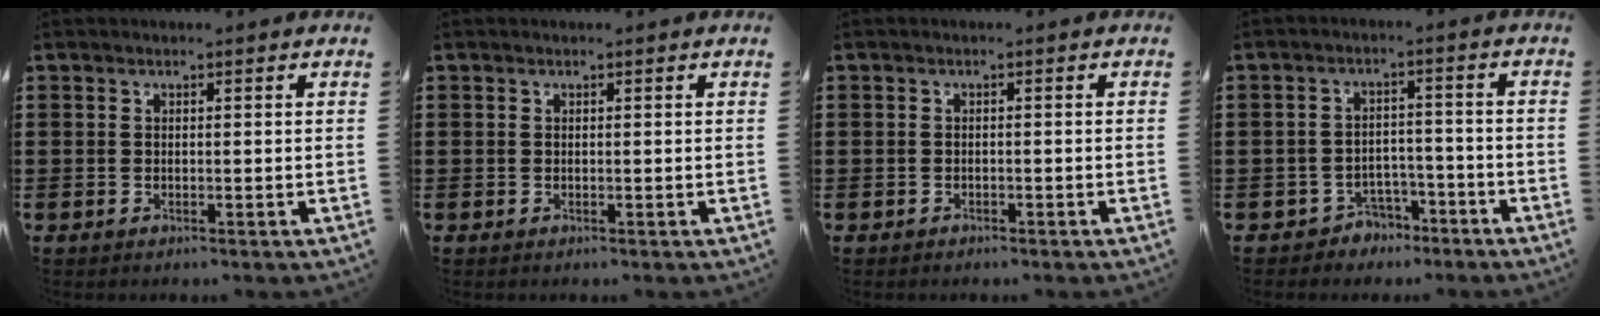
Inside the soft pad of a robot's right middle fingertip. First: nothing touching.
{"total": 0.0}
{"total": 0.9, "force": [-0.8, 0.5, -0.1], "torque": [0.001, 0.004, -0.018]}
{"total": 3.7, "force": [-3.4, 1.5, 0.2], "torque": [-0.012, 0.008, -0.072]}